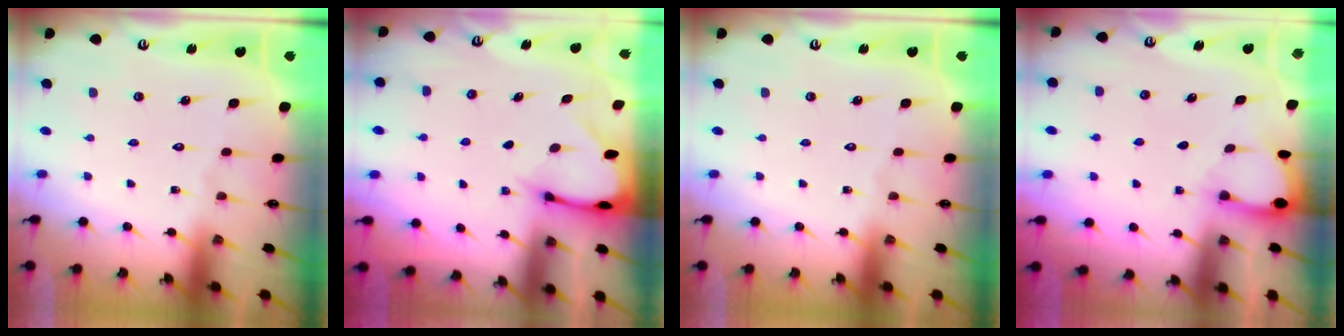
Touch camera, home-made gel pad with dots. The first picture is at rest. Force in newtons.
{"total": 2.5, "press": 2.5, "slide": 0.1}
{"total": 0.0}
{"total": 2.8, "press": 2.8, "slide": 0.3}